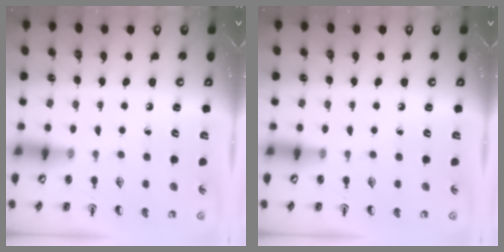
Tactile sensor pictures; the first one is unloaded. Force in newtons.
{"total": 0.0}